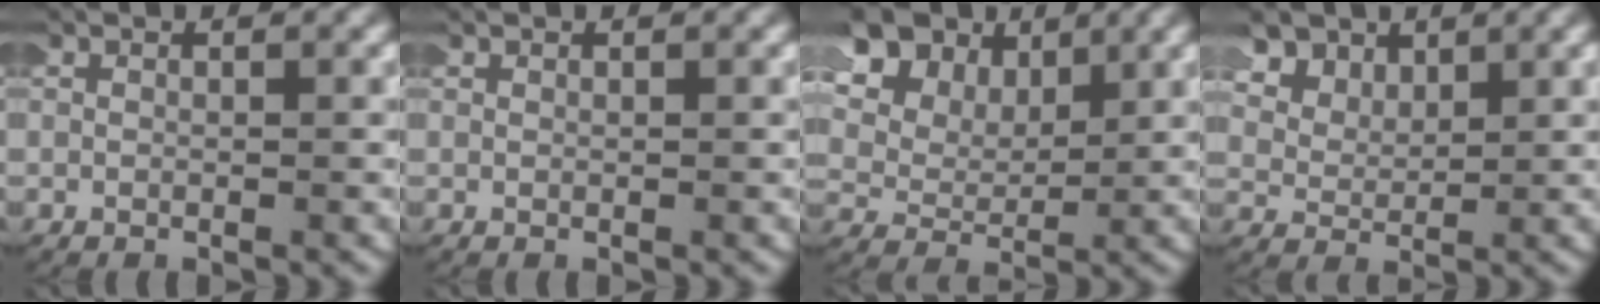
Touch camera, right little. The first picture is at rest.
{"total": 0.0}
{"total": 12.9, "force": [6.5, 8.7, 6.8], "torque": [-0.138, 0.032, 0.088]}
{"total": 4.8, "force": [2.9, 3.1, 2.3], "torque": [-0.052, 0.007, 0.047]}